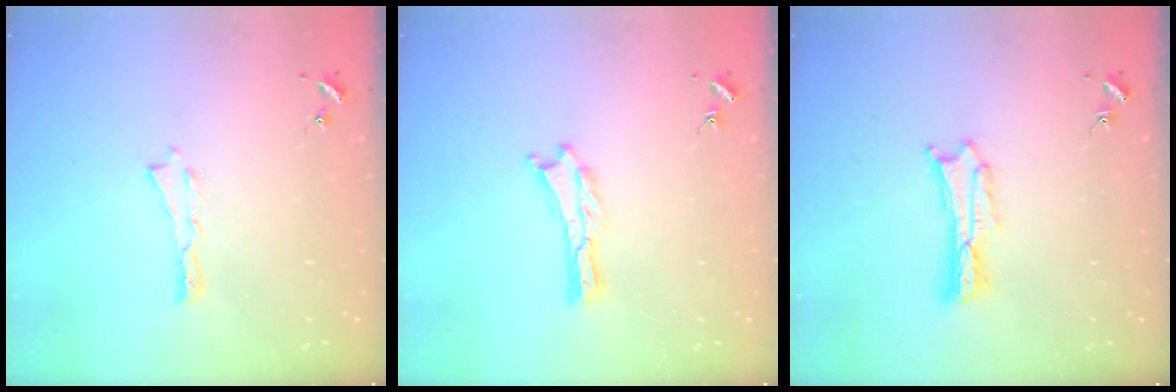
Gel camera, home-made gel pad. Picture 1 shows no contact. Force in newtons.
{"total": 0.0}
{"total": 1.8, "press": 1.8, "slide": 0.3}